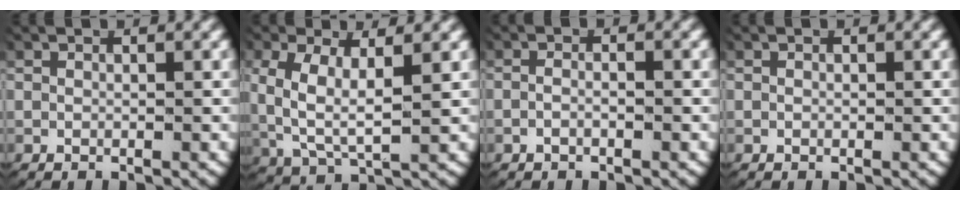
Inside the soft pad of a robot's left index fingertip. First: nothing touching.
{"total": 5.5, "force": [0.8, 3.2, 4.3], "torque": [-0.104, -0.017, 0.026]}
{"total": 1.2, "force": [-0.7, 0.3, 0.9], "torque": [-0.022, -0.002, -0.013]}
{"total": 0.0}